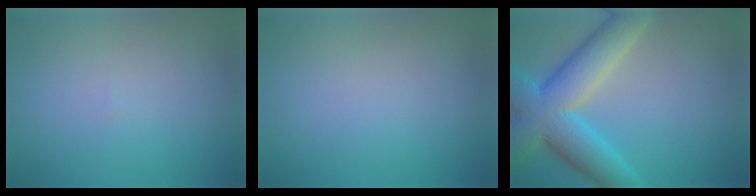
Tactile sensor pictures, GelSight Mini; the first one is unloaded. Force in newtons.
{"total": 0.0}
{"total": 9.6, "press": 9.6, "slide": 0.4}